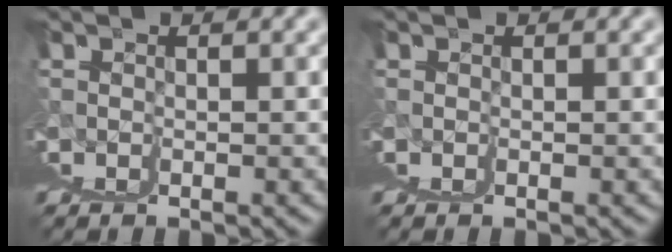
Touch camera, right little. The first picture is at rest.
{"total": 0.0}